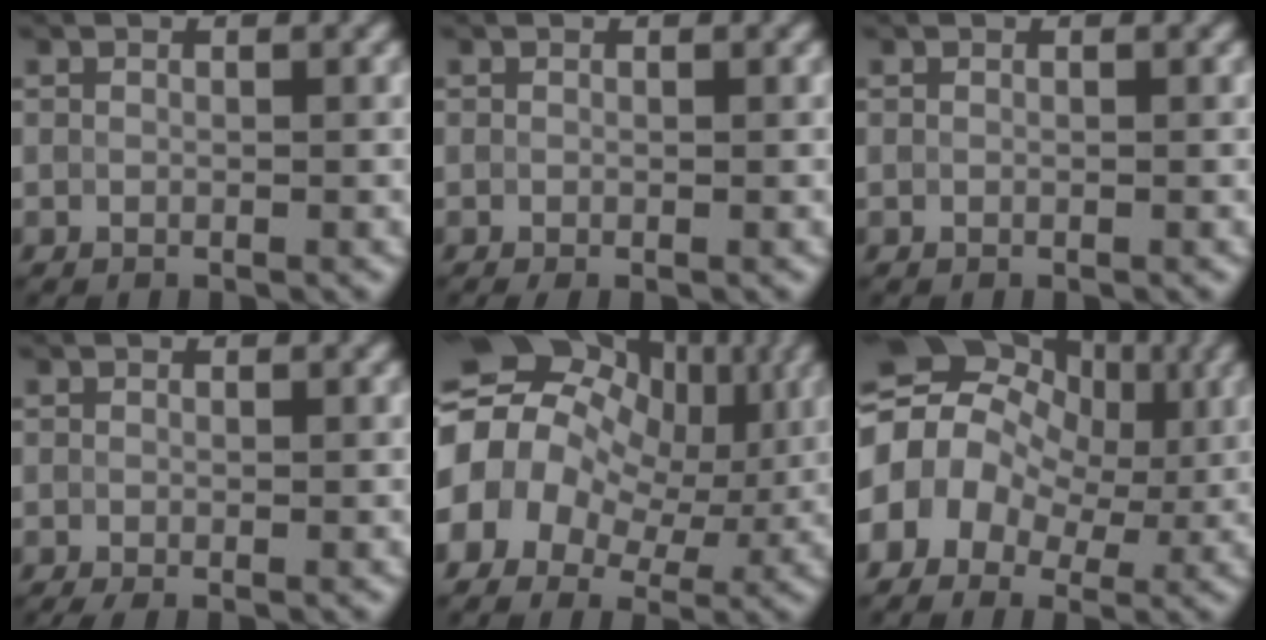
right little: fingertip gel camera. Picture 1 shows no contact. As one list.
[{"total": 0.6, "force": [-0.2, 0.2, 0.5], "torque": [-0.009, -0.006, -0.003]}, {"total": 0.0}, {"total": 1.0, "force": [-0.4, 0.3, 0.9], "torque": [-0.018, -0.007, -0.007]}, {"total": 17.3, "force": [2.2, 13.7, 10.3], "torque": [-0.185, 0.027, 0.017]}, {"total": 10.8, "force": [0.8, 8.3, 6.9], "torque": [-0.111, 0.026, 0.005]}]